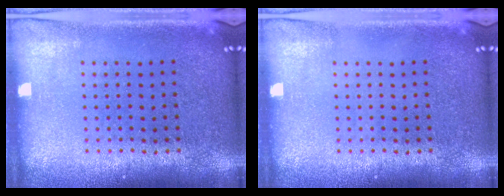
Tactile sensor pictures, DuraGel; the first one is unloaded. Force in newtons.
{"total": 0.0}